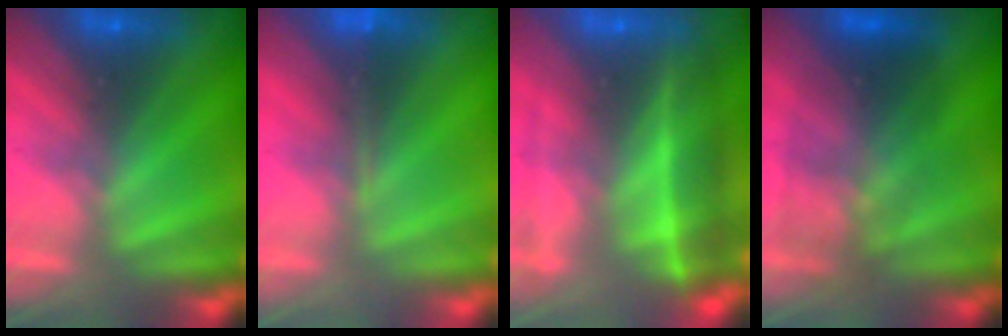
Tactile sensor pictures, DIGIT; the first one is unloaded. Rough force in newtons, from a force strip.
{"total": 1.6}
{"total": 7.3}
{"total": 2.9}